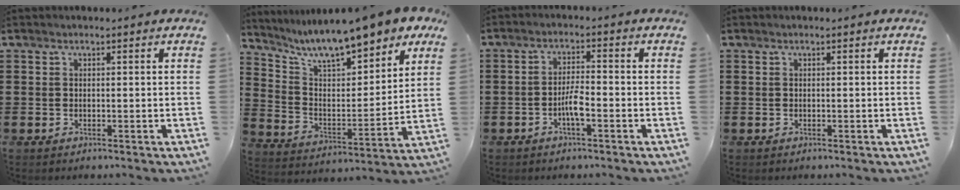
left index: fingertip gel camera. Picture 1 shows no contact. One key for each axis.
{"total": 10.1, "fx": 9.0, "fy": 1.1, "fz": 4.6, "tx": -0.117, "ty": -0.054, "tz": 0.149}
{"total": 3.9, "fx": -1.6, "fy": 0.7, "fz": 3.5, "tx": -0.074, "ty": 0.001, "tz": -0.033}
{"total": 0.0}